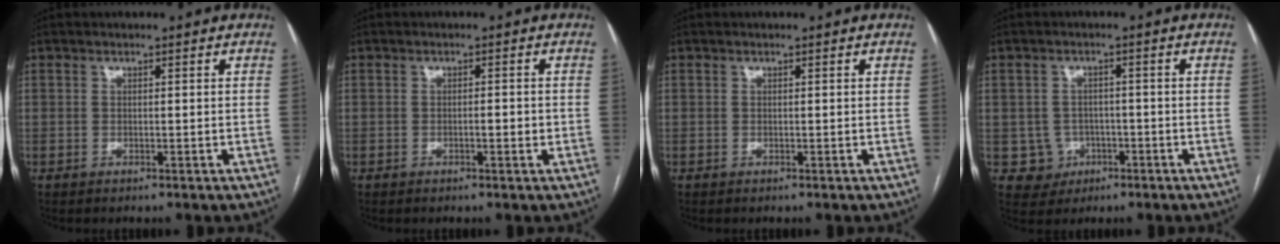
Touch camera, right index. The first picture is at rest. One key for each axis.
{"total": 1.6, "fx": -0.4, "fy": 0.3, "fz": 1.5, "tx": -0.023, "ty": 0.001, "tz": -0.007}
{"total": 0.0}
{"total": 4.5, "fx": -1.2, "fy": 4.3, "fz": 0.2, "tx": 0.009, "ty": 0.012, "tz": -0.012}